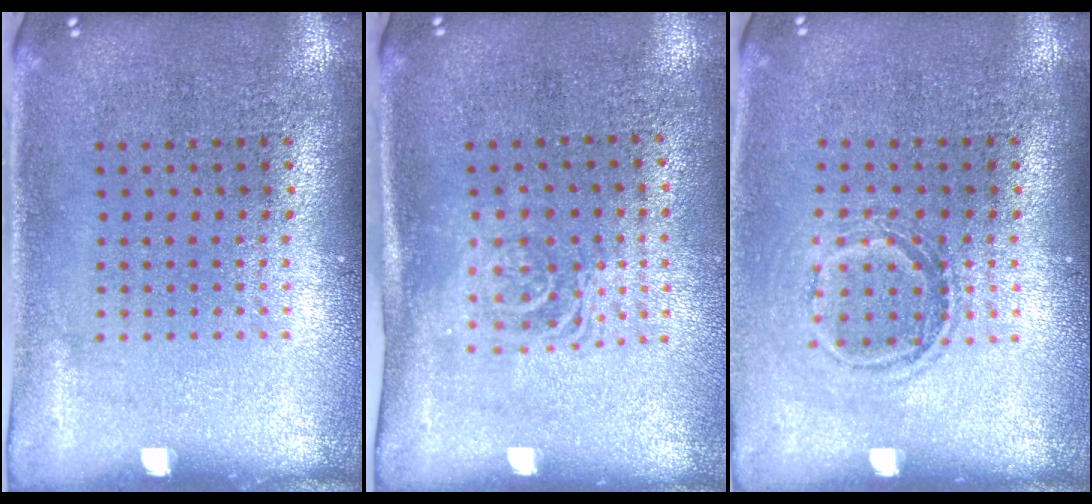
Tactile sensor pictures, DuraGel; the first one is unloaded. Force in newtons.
{"total": 1.6, "press": 1.3, "slide": 1.0}
{"total": 1.1, "press": 1.0, "slide": 0.6}